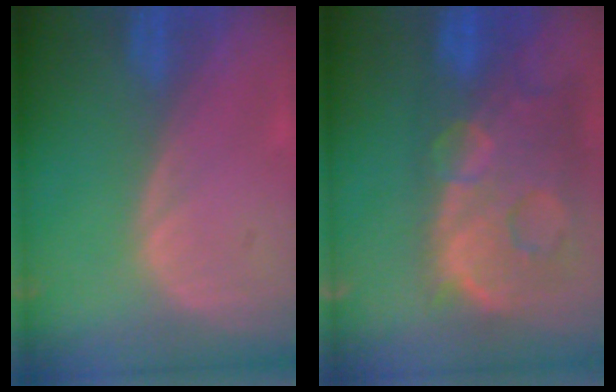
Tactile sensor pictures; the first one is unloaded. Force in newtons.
{"total": 14.1, "press": 11.5, "slide": 8.2}